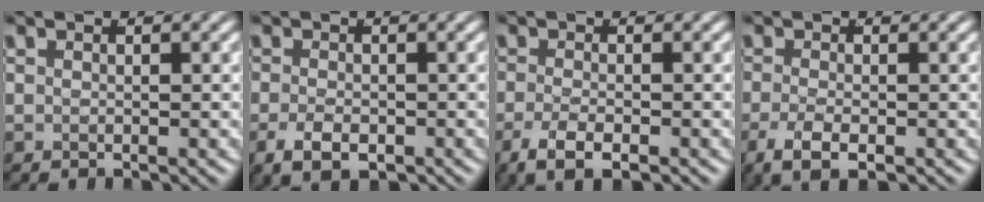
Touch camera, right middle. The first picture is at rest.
{"total": 3.2, "force": [-1.9, 1.5, 2.1], "torque": [-0.039, -0.016, -0.021]}
{"total": 3.7, "force": [-2.5, 1.2, 2.5], "torque": [-0.052, -0.015, -0.032]}
{"total": 3.7, "force": [-2.1, 1.3, 2.7], "torque": [-0.059, -0.018, -0.024]}